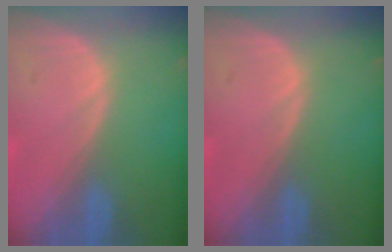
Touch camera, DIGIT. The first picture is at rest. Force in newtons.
{"total": 0.0}